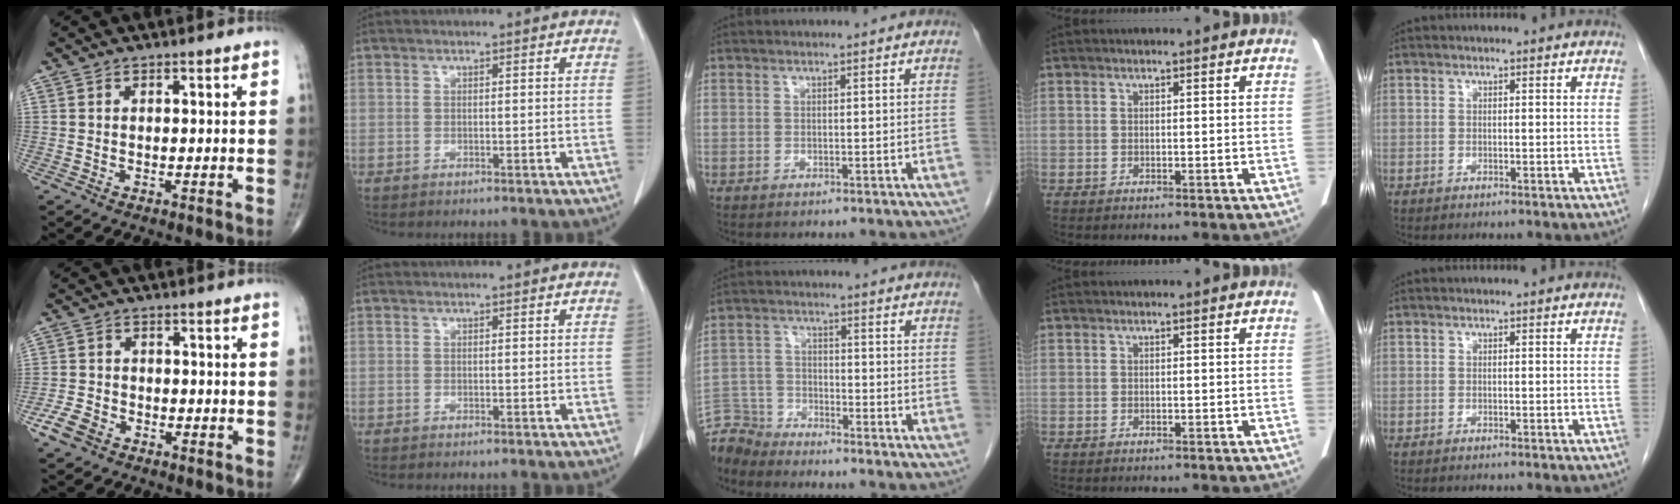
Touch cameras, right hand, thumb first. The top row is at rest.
{"thumb": {"total": 4.5, "force": [-2.6, 2.9, 2.2], "torque": [-0.044, 0.012, -0.048]}, "middle": {"total": 6.1, "force": [-6.0, 1.0, -0.8], "torque": [0.015, 0.001, -0.118]}}